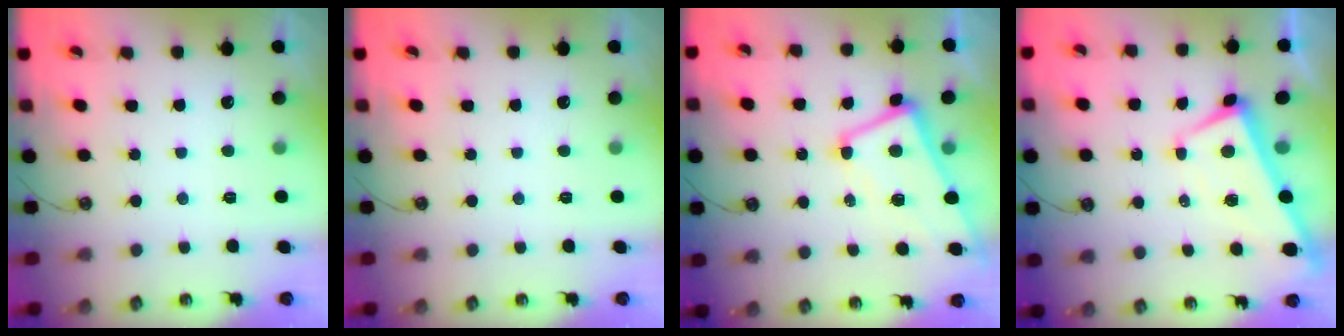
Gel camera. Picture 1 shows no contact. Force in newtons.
{"total": 0.0}
{"total": 1.2, "press": 0.9, "slide": 0.9}
{"total": 2.4, "press": 2.3, "slide": 0.7}